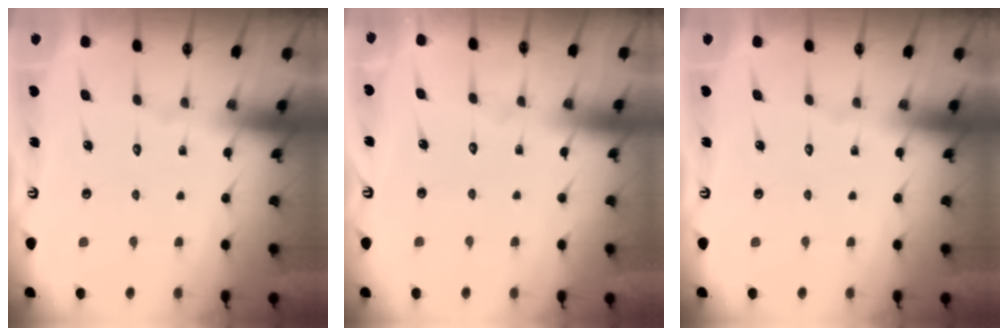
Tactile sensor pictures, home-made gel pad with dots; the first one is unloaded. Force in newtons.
{"total": 2.3, "press": 2.3, "slide": 0.3}
{"total": 0.0}